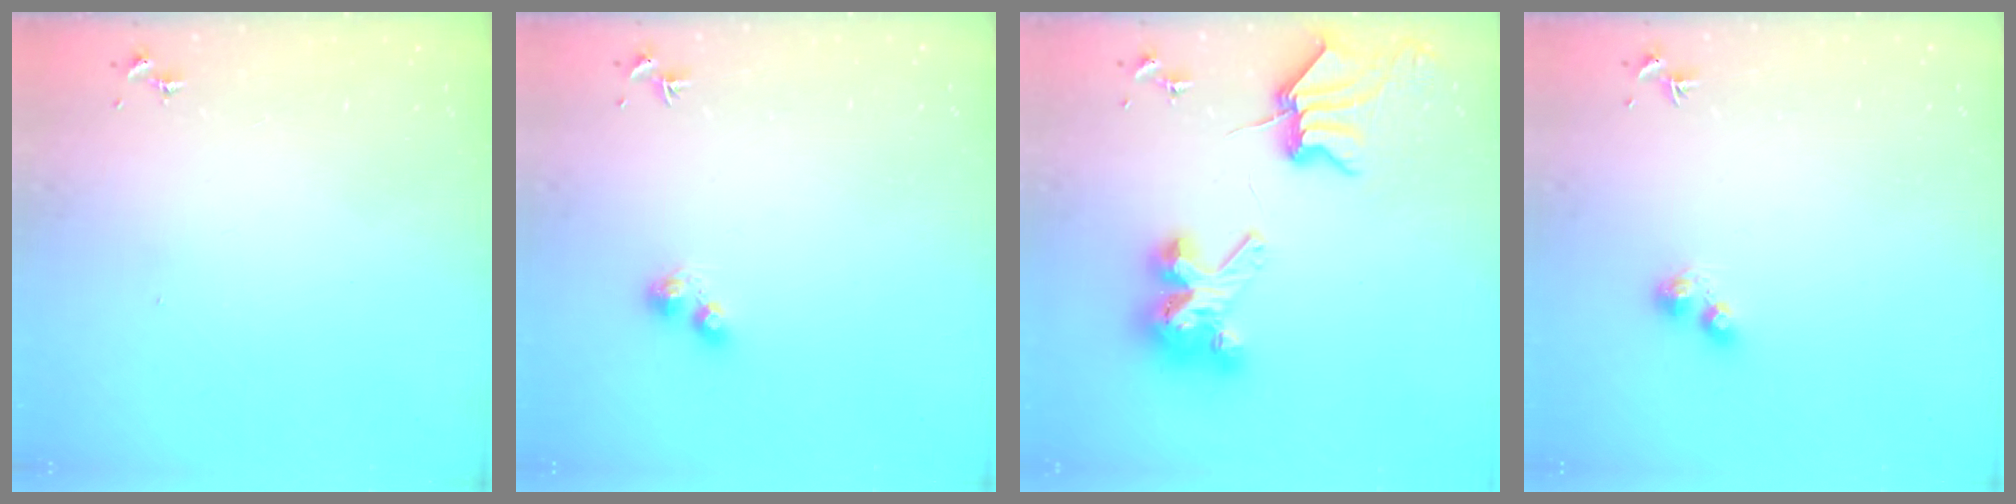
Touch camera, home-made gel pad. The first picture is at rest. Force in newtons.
{"total": 2.9, "press": 2.9, "slide": 0.7}
{"total": 10.1, "press": 10.0, "slide": 1.4}
{"total": 2.9, "press": 2.9, "slide": 0.7}